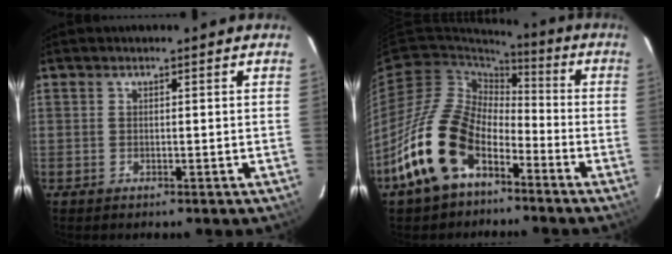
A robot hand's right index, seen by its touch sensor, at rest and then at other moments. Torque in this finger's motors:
{"motor_torque": [1.16, -0.86, 1.06, 0.21]}